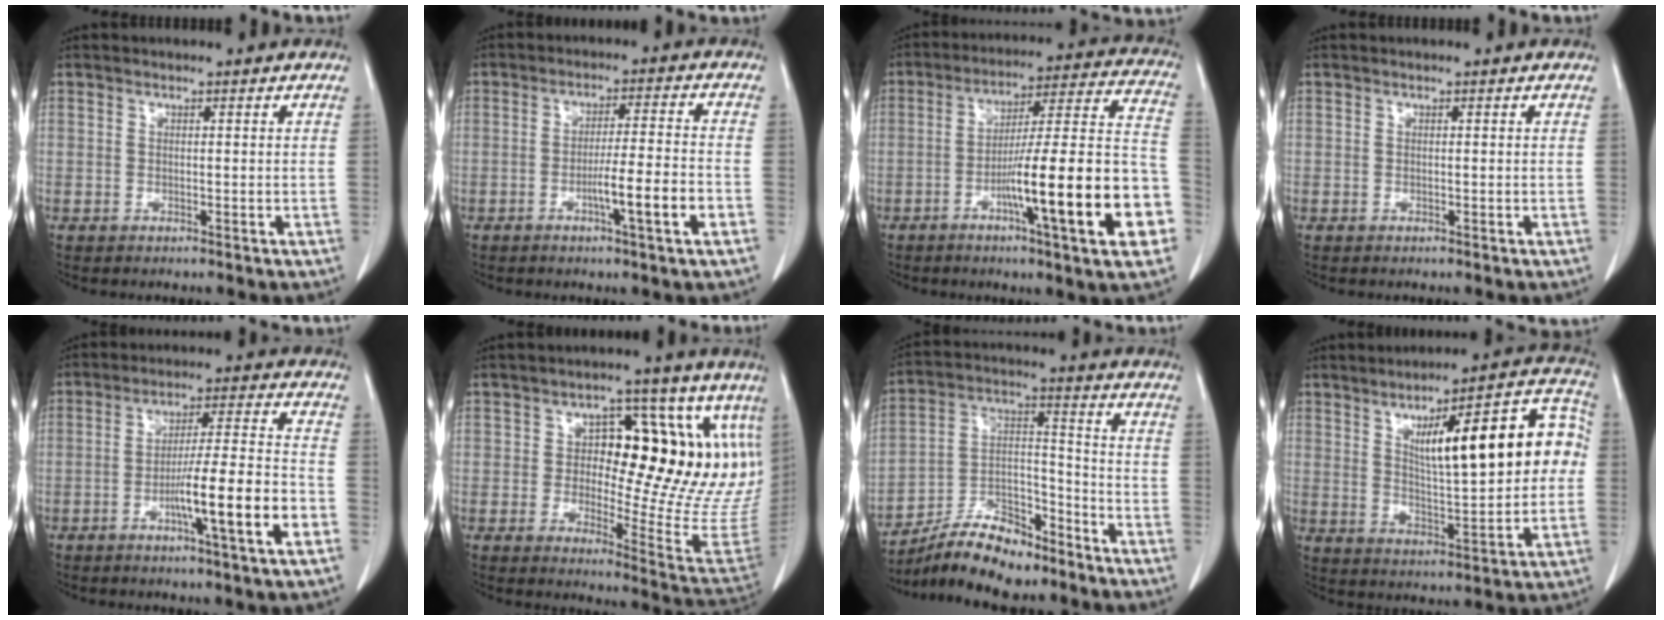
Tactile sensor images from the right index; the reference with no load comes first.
{"total": 7.7, "force": [-2.9, -0.4, 7.1], "torque": [-0.111, -0.005, -0.049]}
{"total": 21.0, "force": [-7.2, 1.0, 19.7], "torque": [-0.238, 0.012, -0.108]}
{"total": 0.0}
{"total": 12.3, "force": [-4.6, -0.3, 11.4], "torque": [-0.183, 0.000, -0.075]}
{"total": 20.0, "force": [6.4, 7.4, 17.5], "torque": [-0.198, 0.016, 0.088]}
{"total": 12.8, "force": [-10.8, 4.0, 5.6], "torque": [-0.096, 0.024, -0.193]}
{"total": 17.8, "force": [3.5, 3.9, 17.1], "torque": [-0.234, 0.034, 0.055]}